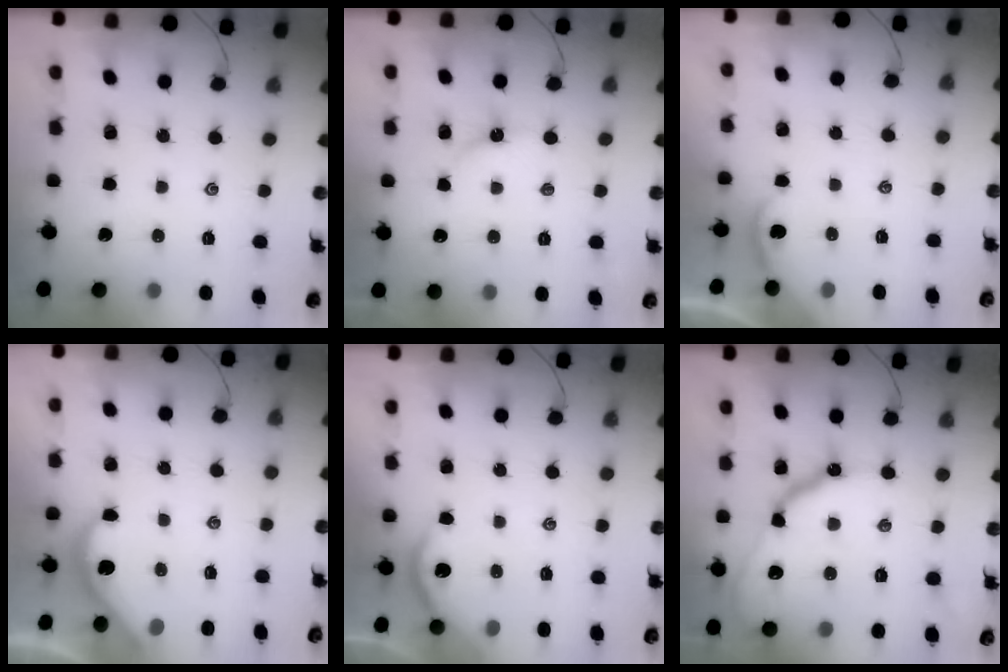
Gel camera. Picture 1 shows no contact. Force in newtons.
{"total": 3.0, "press": 3.0, "slide": 0.4}
{"total": 1.2, "press": 1.2, "slide": 0.1}
{"total": 3.3, "press": 3.3, "slide": 0.3}
{"total": 3.9, "press": 3.9, "slide": 0.3}
{"total": 13.1, "press": 13.0, "slide": 1.4}